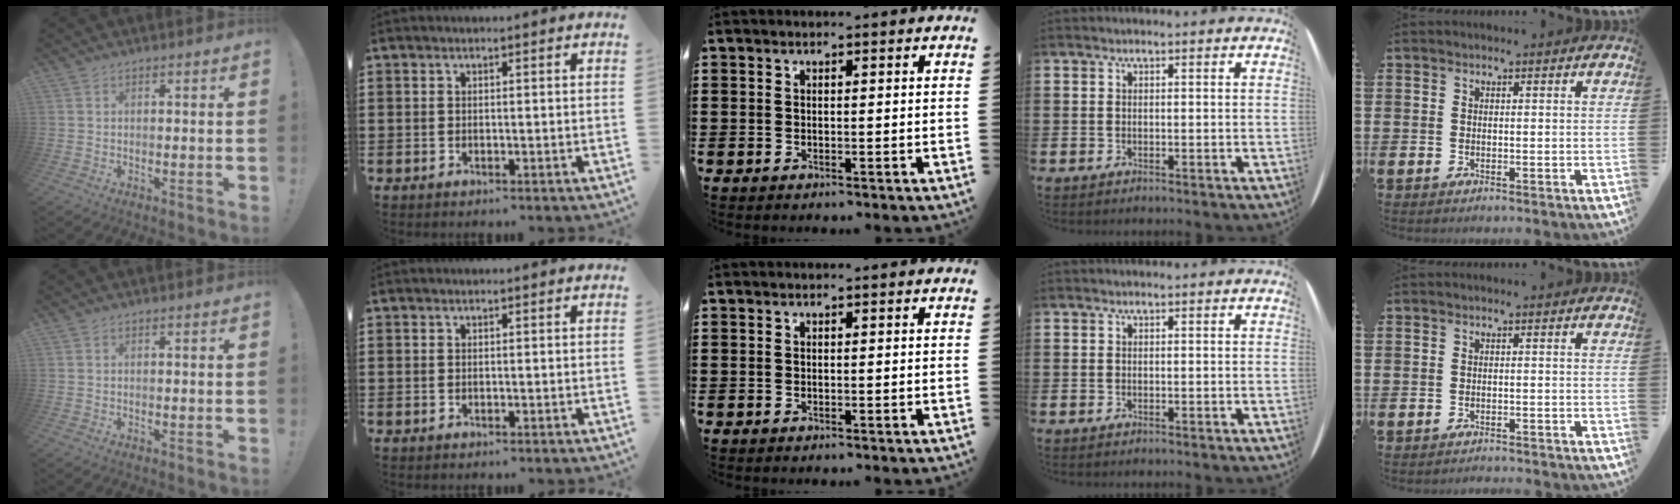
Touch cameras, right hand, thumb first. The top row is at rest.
{"little": {"total": 1.0, "force": [-1.0, -0.1, -0.1], "torque": [-0.001, 0.002, -0.021]}}